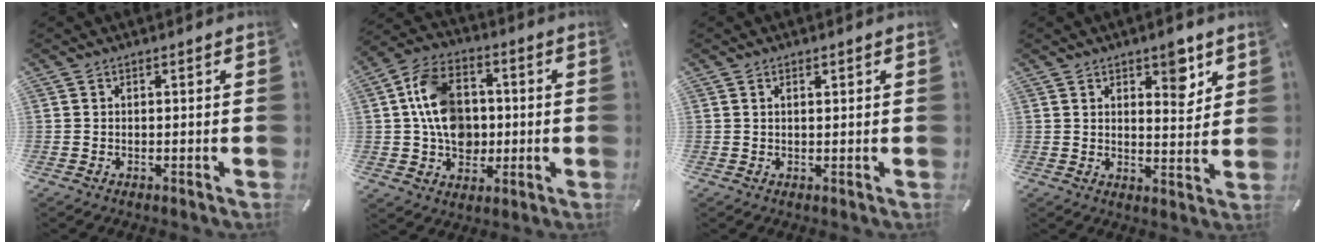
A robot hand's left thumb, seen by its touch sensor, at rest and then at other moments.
{"total": 13.2, "force": [0.1, 10.6, 7.9], "torque": [-0.162, 0.024, 0.007]}
{"total": 0.9, "force": [0.4, 0.4, 0.7], "torque": [-0.014, 0.001, 0.007]}
{"total": 6.9, "force": [4.5, 3.5, 3.9], "torque": [-0.035, -0.029, 0.070]}